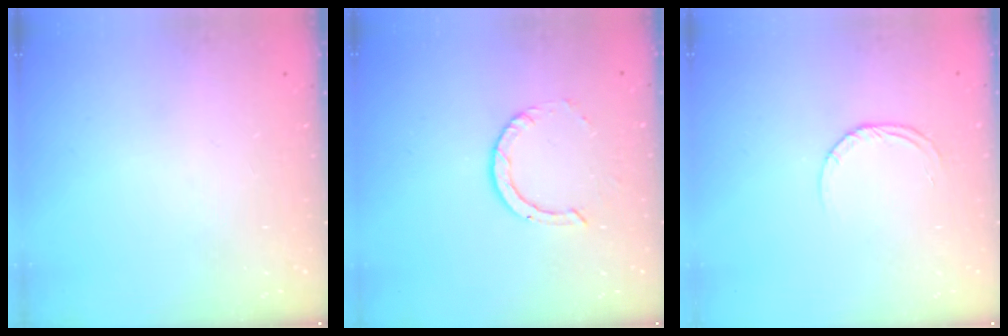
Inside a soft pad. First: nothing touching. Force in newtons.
{"total": 4.0, "press": 4.0, "slide": 0.3}
{"total": 3.2, "press": 3.2, "slide": 0.3}